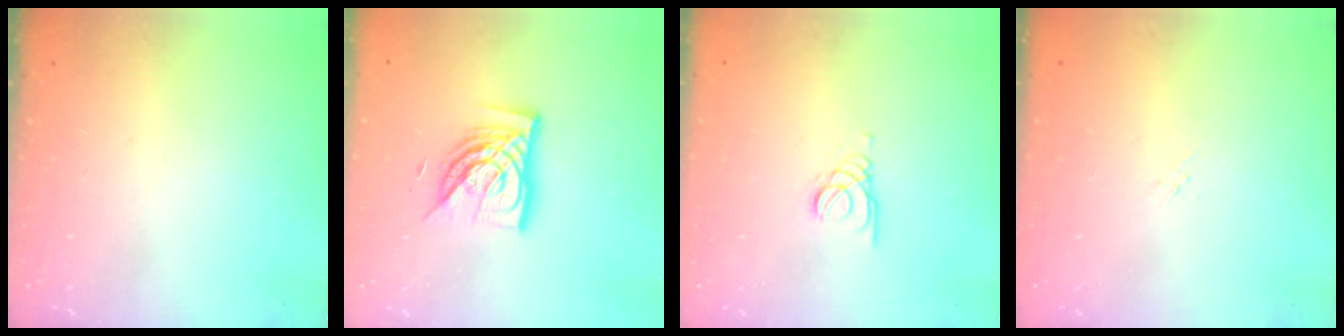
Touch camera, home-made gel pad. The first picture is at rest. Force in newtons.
{"total": 13.8, "press": 13.7, "slide": 1.3}
{"total": 1.5, "press": 1.5, "slide": 0.1}
{"total": 1.7, "press": 1.6, "slide": 0.2}